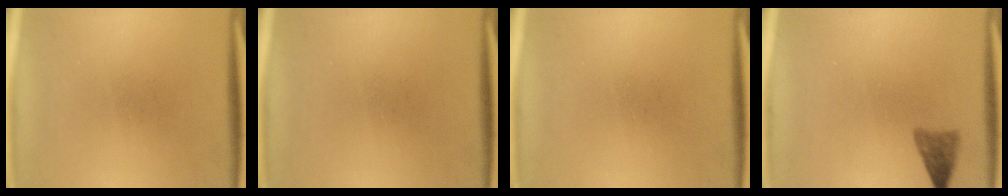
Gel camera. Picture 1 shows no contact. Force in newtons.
{"total": 0.0}
{"total": 0.0}
{"total": 2.4}